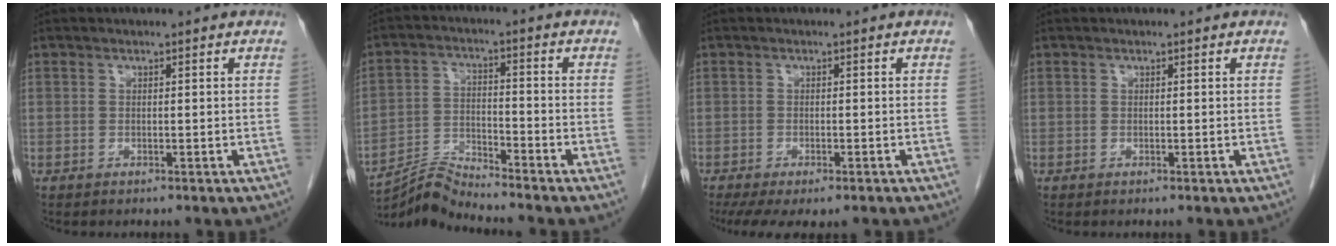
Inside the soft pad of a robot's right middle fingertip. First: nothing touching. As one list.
[{"total": 6.4, "force": [-6.1, -1.8, -0.2], "torque": [-0.011, -0.004, -0.115]}, {"total": 8.7, "force": [-6.5, 2.9, 5.0], "torque": [-0.082, -0.011, -0.096]}, {"total": 0.0}]